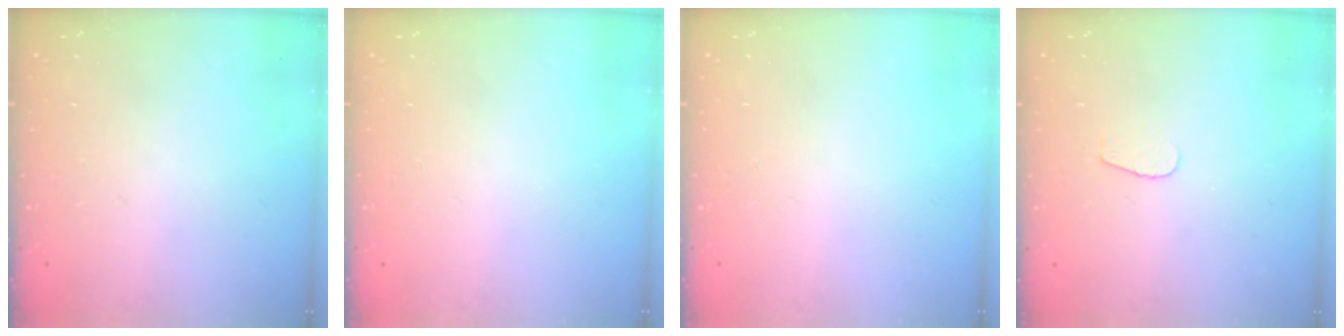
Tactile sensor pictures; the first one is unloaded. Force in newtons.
{"total": 0.0}
{"total": 0.0}
{"total": 3.3, "press": 3.3, "slide": 0.4}